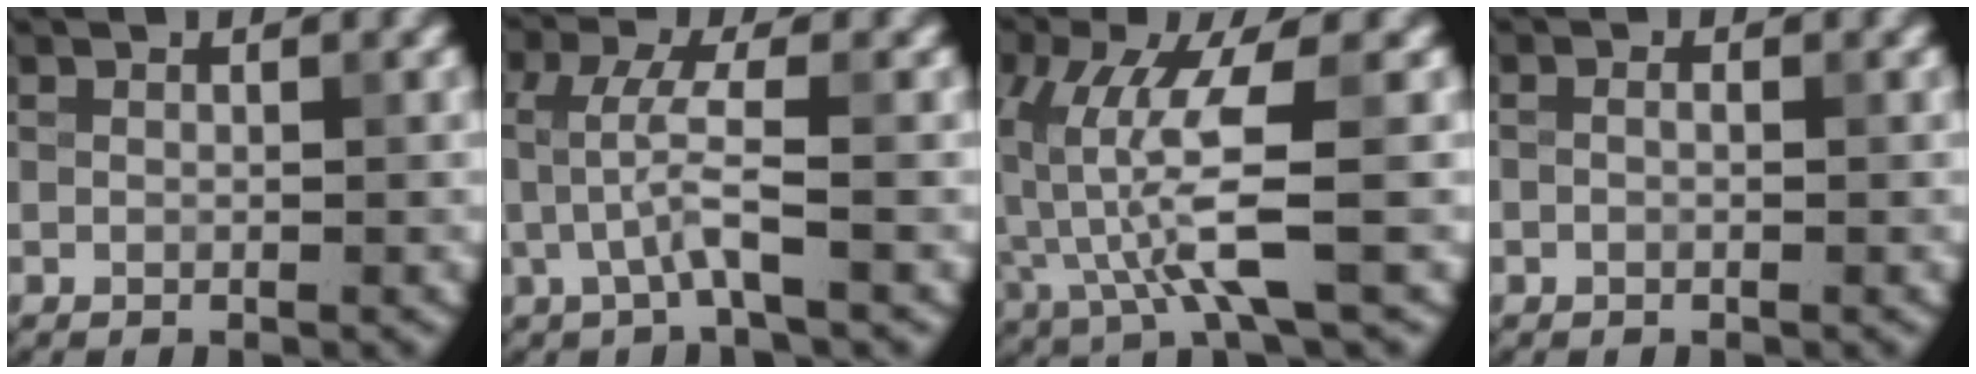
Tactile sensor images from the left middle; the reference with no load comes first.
{"total": 3.5, "force": [-0.6, 0.5, 3.4], "torque": [-0.077, 0.006, -0.016]}
{"total": 7.3, "force": [-0.6, 1.5, 7.1], "torque": [-0.159, -0.001, -0.006]}
{"total": 1.0, "force": [0.1, 0.5, 0.8], "torque": [-0.009, -0.008, -0.011]}